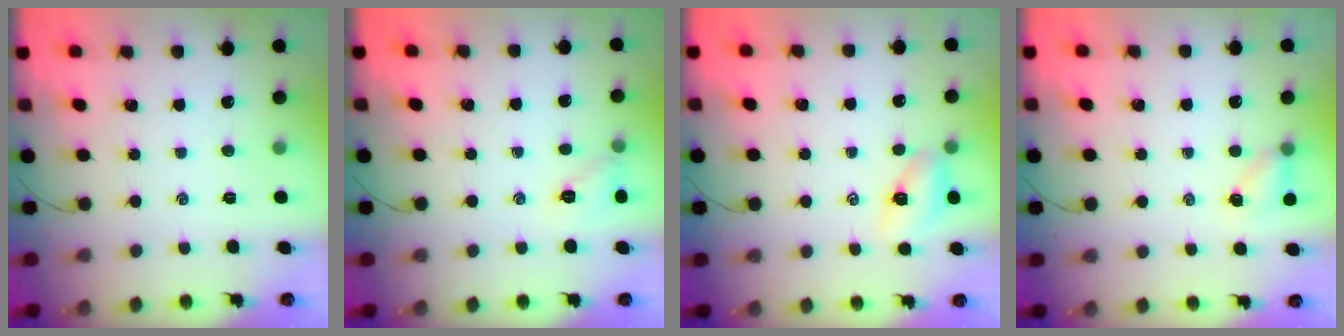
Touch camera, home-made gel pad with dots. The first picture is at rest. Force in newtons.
{"total": 6.9, "press": 6.8, "slide": 1.2}
{"total": 5.5, "press": 5.4, "slide": 1.1}
{"total": 4.4, "press": 4.3, "slide": 1.1}